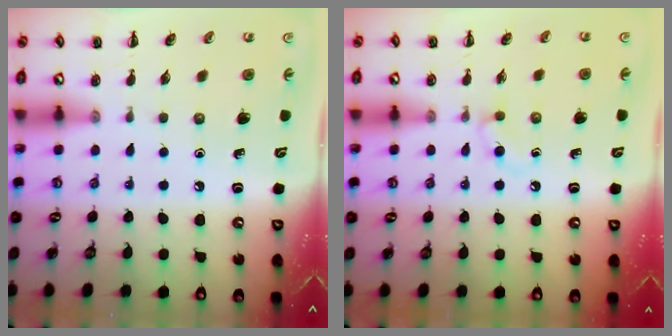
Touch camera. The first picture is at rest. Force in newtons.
{"total": 2.9, "press": 2.6, "slide": 1.3}